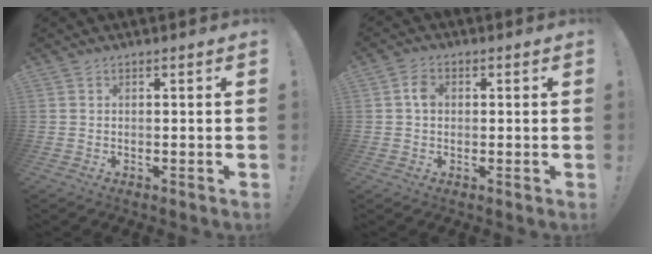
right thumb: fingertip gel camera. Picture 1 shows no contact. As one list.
[{"total": 3.7, "force": [0.3, 2.8, 2.4], "torque": [-0.031, 0.003, 0.002]}]